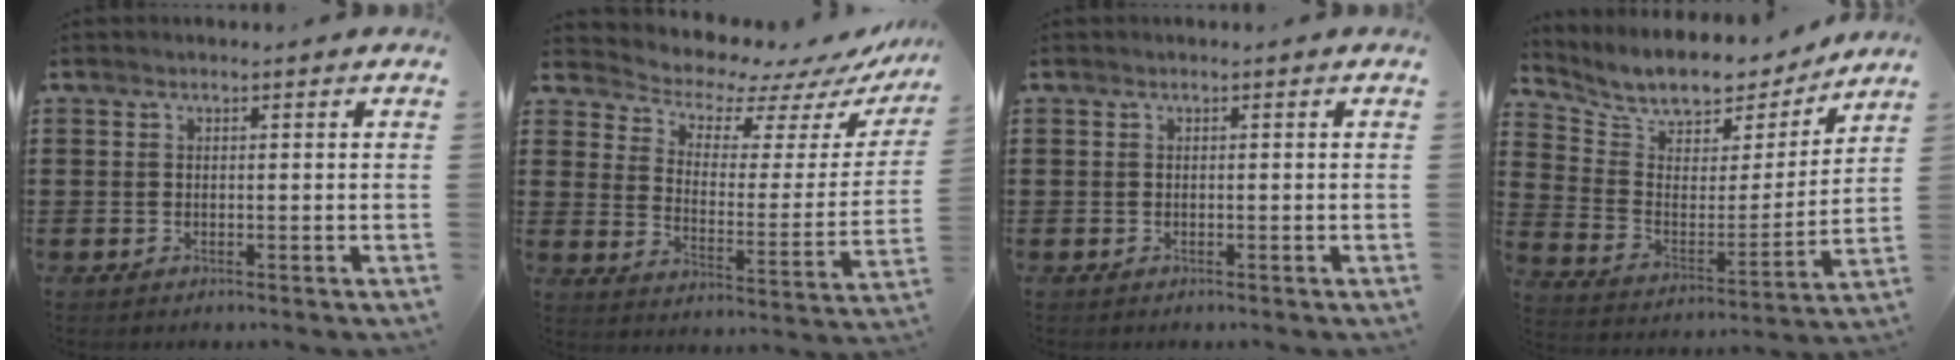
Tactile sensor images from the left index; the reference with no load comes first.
{"total": 6.0, "force": [5.7, 1.8, 1.1], "torque": [-0.041, -0.052, 0.092]}
{"total": 0.0}
{"total": 7.9, "force": [7.2, 2.8, 1.8], "torque": [-0.064, -0.056, 0.121]}